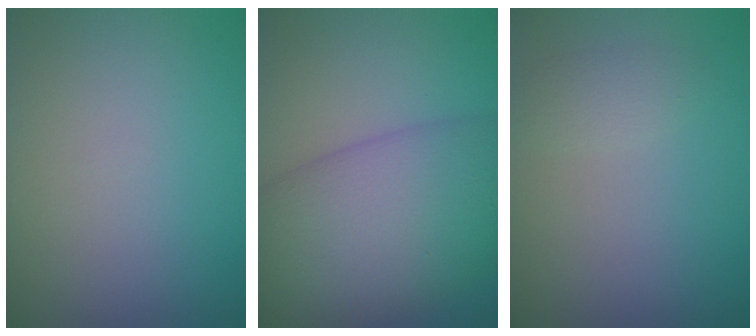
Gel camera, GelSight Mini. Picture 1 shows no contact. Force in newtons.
{"total": 11.0, "press": 11.0, "slide": 0.3}
{"total": 1.3, "press": 1.3, "slide": 0.1}